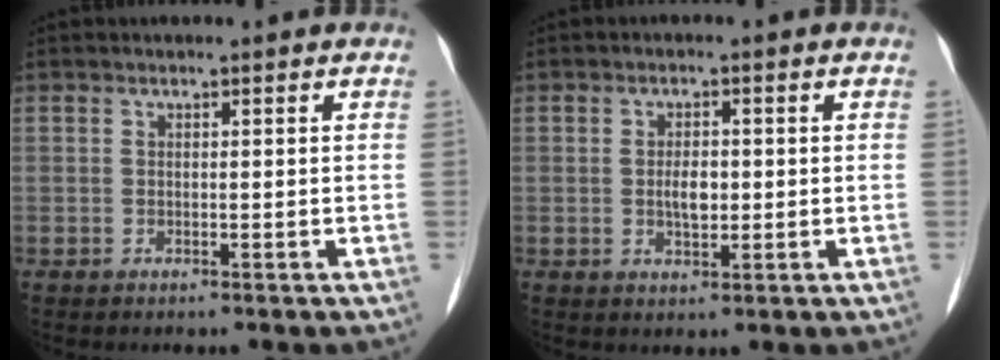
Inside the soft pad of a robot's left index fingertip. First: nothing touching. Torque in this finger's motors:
{"motor_torque": [0.77, -0.02, 0.21, 0.06]}